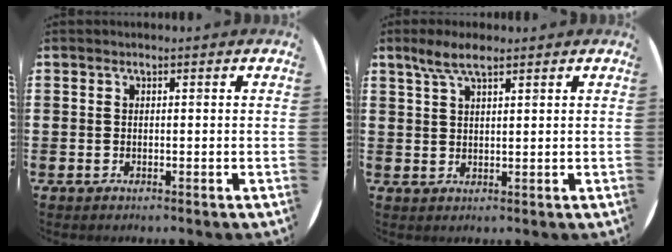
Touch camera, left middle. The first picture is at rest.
{"total": 4.1, "force": [2.9, 1.1, 2.6], "torque": [-0.056, 0.007, 0.052]}